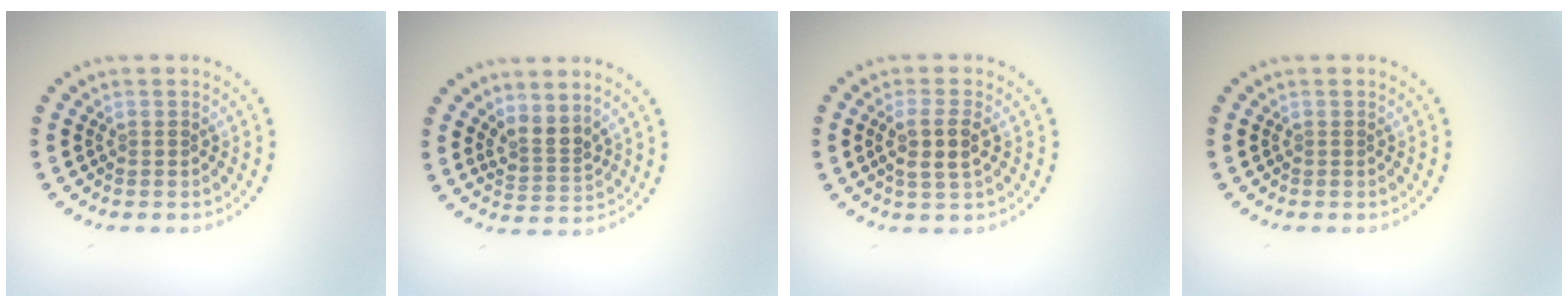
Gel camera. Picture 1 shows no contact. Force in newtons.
{"total": 2.5, "press": 1.8, "slide": 1.7}
{"total": 2.7, "press": 2.5, "slide": 1.1}
{"total": 0.0}